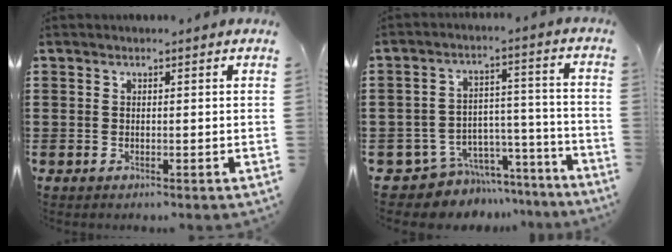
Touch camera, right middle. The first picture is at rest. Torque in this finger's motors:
{"motor_torque": [-0.10, 0.09, -0.06, -0.01]}